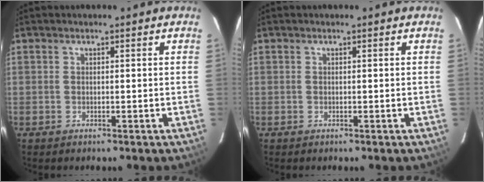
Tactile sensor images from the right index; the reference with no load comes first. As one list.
[{"total": 0.0}]